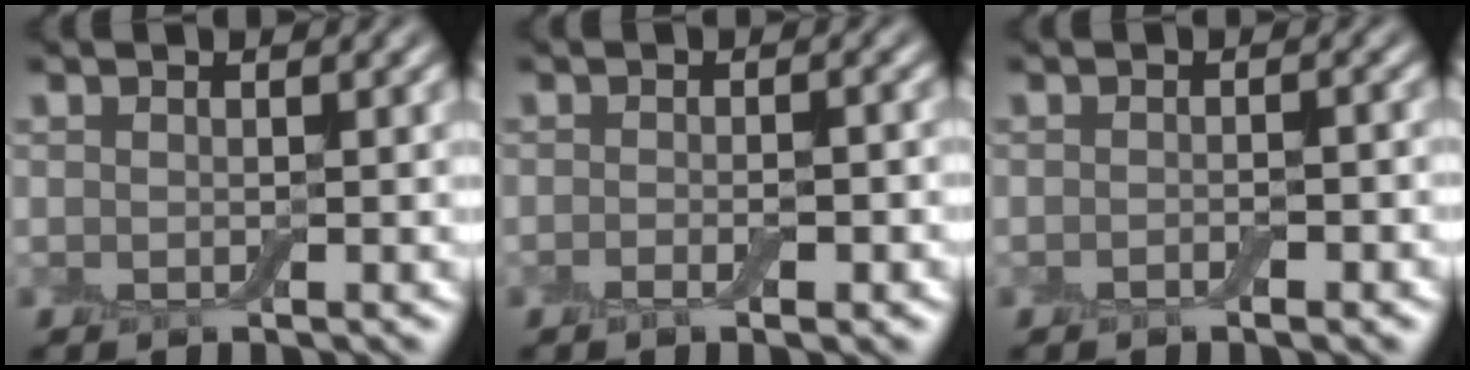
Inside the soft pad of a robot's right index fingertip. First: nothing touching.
{"total": 2.1, "force": [-1.0, 0.5, 1.8], "torque": [-0.025, 0.001, -0.016]}
{"total": 1.6, "force": [-0.9, 0.4, 1.3], "torque": [-0.018, -0.001, -0.013]}